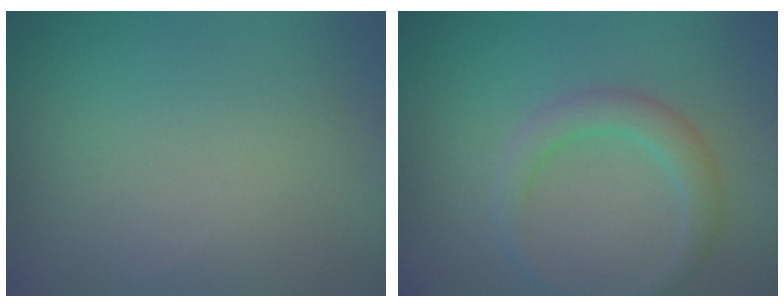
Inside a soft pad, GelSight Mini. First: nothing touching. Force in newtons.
{"total": 2.8, "press": 2.8, "slide": 0.0}